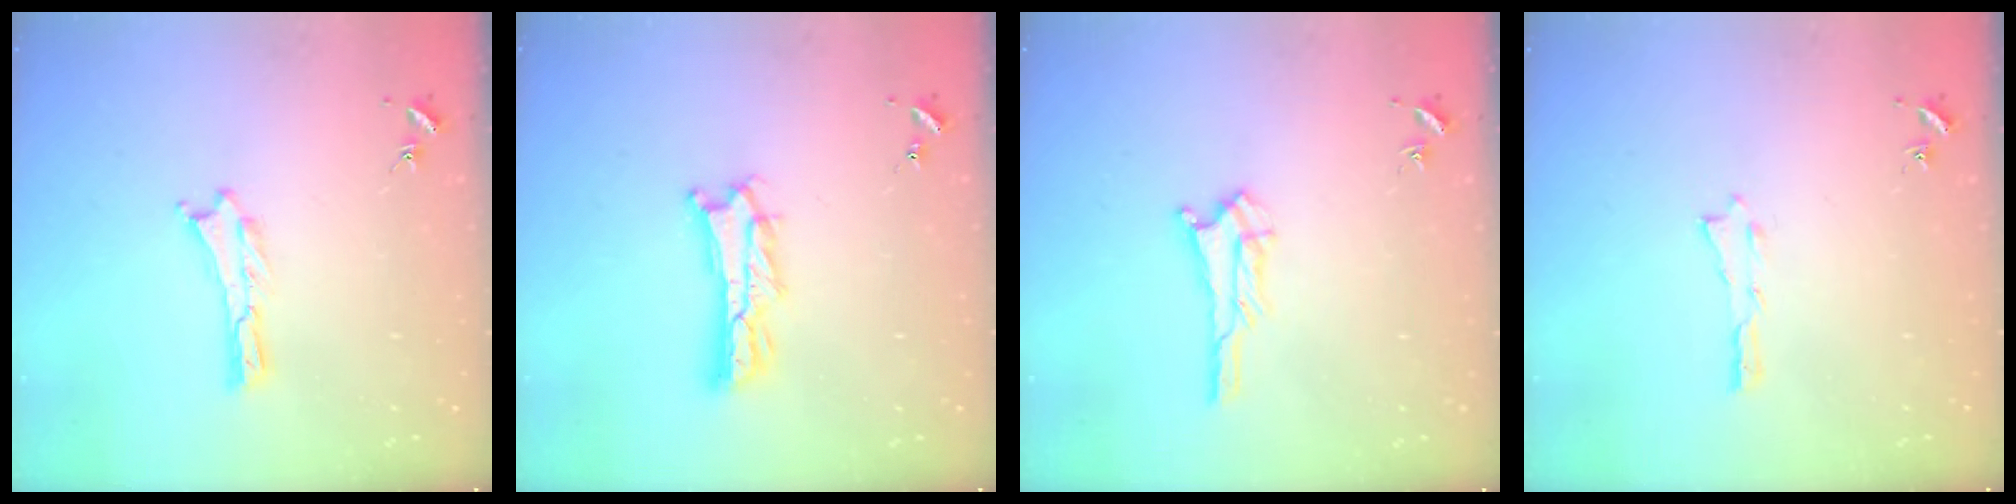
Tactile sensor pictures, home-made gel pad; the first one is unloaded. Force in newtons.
{"total": 4.3, "press": 4.3, "slide": 0.5}
{"total": 2.3, "press": 2.2, "slide": 0.2}
{"total": 0.0}